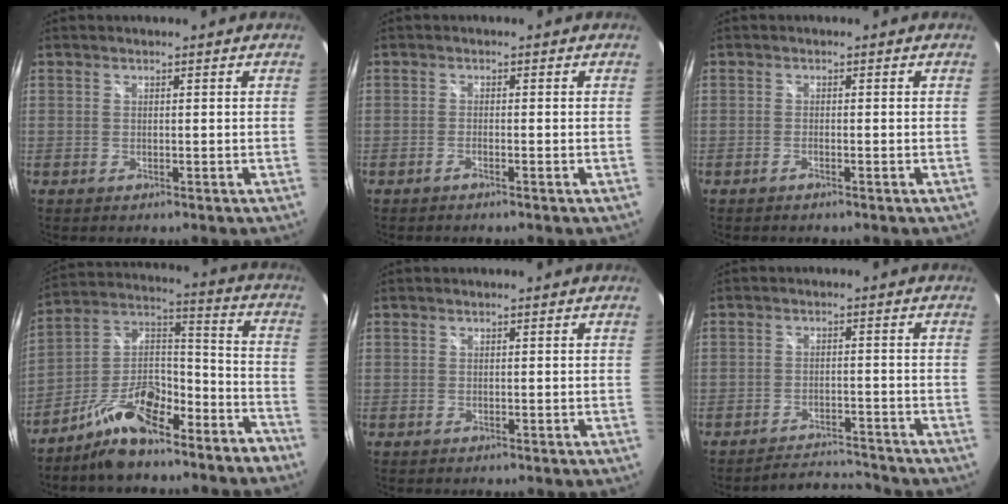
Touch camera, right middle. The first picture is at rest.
{"total": 1.0, "force": [-0.8, -0.2, 0.6], "torque": [-0.010, -0.001, -0.018]}
{"total": 0.8, "force": [-0.6, -0.2, 0.4], "torque": [-0.005, -0.001, -0.014]}
{"total": 16.5, "force": [-11.9, 6.2, 9.5], "torque": [-0.177, 0.043, -0.189]}
{"total": 0.0}
{"total": 6.2, "force": [-6.2, 0.3, 0.2], "torque": [-0.024, 0.008, -0.097]}